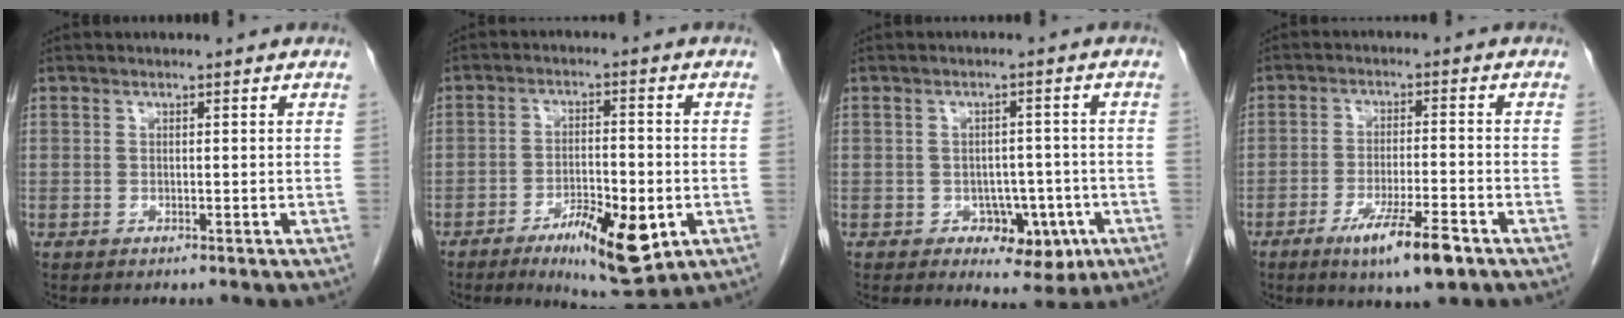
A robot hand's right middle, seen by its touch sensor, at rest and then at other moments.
{"total": 10.5, "force": [-4.5, 2.7, 9.1], "torque": [-0.145, -0.015, -0.063]}
{"total": 5.9, "force": [-2.3, 3.8, 3.8], "torque": [-0.039, 0.006, -0.020]}
{"total": 8.6, "force": [-5.1, 0.8, 6.9], "torque": [-0.119, -0.016, -0.081]}